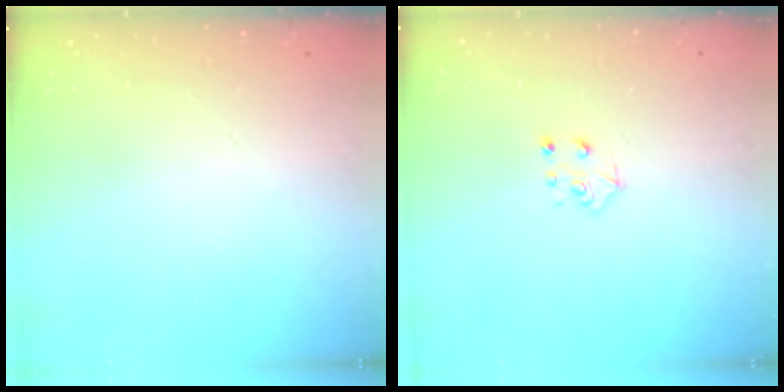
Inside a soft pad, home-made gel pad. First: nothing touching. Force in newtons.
{"total": 4.3, "press": 4.3, "slide": 0.5}